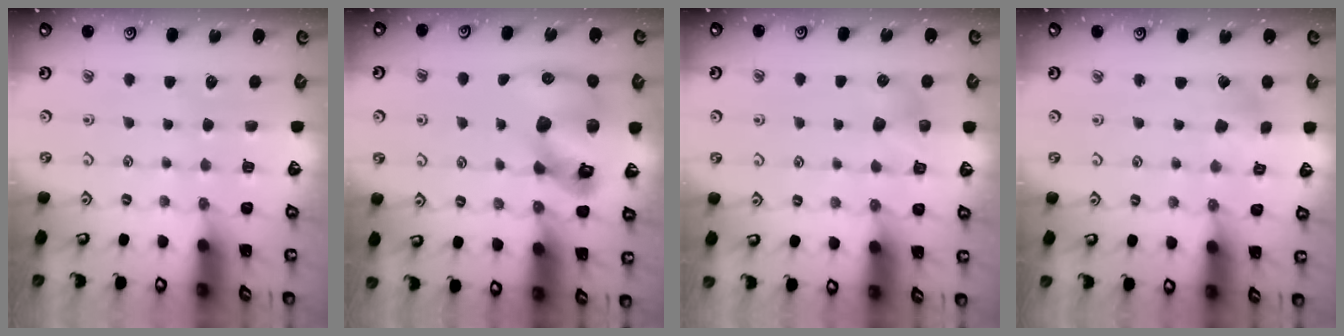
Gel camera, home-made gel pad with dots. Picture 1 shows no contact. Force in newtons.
{"total": 17.4, "press": 17.2, "slide": 2.5}
{"total": 6.5, "press": 6.5, "slide": 0.4}
{"total": 2.2, "press": 2.2, "slide": 0.3}